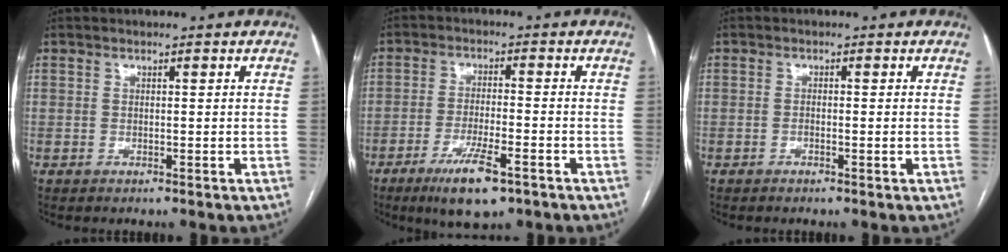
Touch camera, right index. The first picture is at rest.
{"total": 8.4, "force": [-5.0, 1.5, 6.6], "torque": [-0.122, -0.015, -0.082]}
{"total": 0.7, "force": [-0.2, 0.1, 0.6], "torque": [-0.011, 0.001, -0.004]}